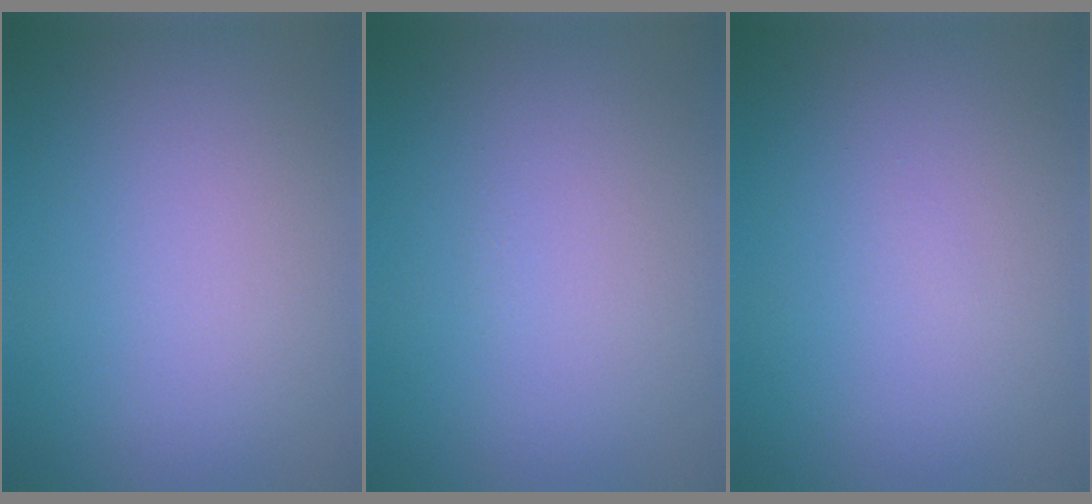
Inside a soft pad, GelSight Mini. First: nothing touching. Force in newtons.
{"total": 0.0}
{"total": 0.0}